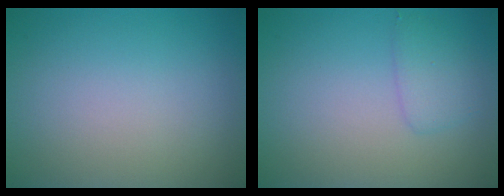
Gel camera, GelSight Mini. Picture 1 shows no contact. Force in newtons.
{"total": 1.7, "press": 1.7, "slide": 0.1}